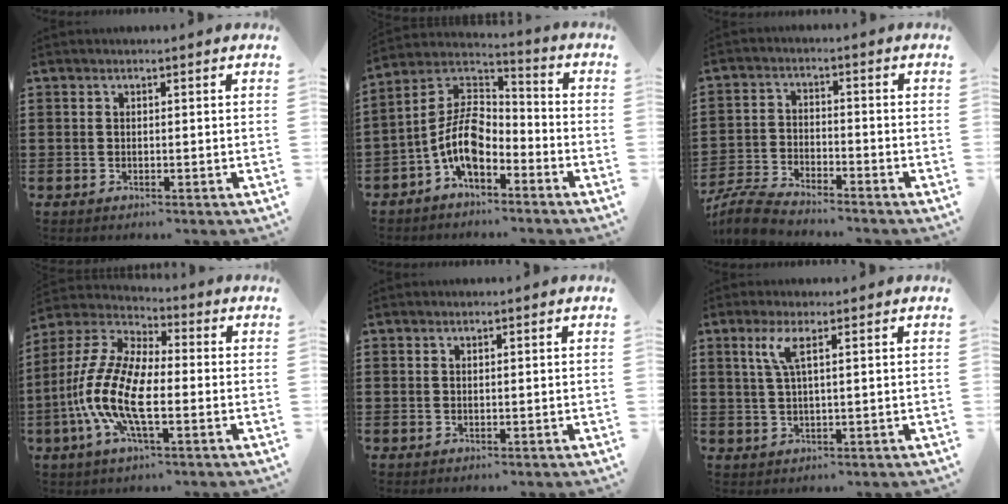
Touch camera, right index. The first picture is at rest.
{"total": 8.9, "force": [-4.0, 4.3, 6.7], "torque": [-0.172, -0.015, -0.089]}
{"total": 5.7, "force": [-5.5, 0.4, 1.3], "torque": [-0.049, -0.003, -0.116]}
{"total": 11.9, "force": [-3.3, 4.4, 10.5], "torque": [-0.259, -0.017, -0.070]}
{"total": 0.0}
{"total": 3.8, "force": [1.5, 0.4, 3.5], "torque": [-0.081, 0.000, 0.020]}